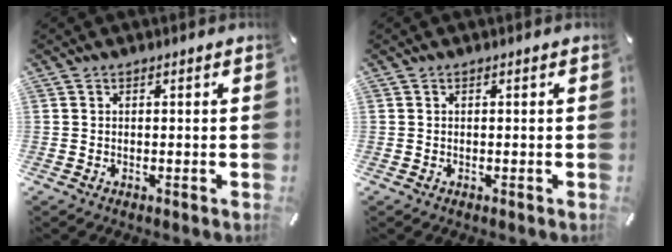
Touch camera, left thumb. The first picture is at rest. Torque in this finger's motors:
{"motor_torque": [-0.03, -0.02, -0.06, 0.01, 0.00]}